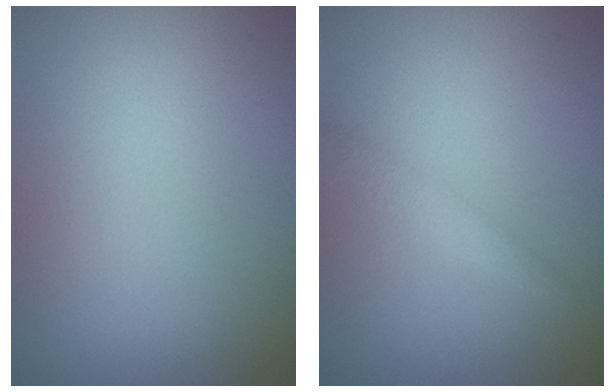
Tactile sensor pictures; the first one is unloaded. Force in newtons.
{"total": 1.4, "press": 1.4, "slide": 0.1}